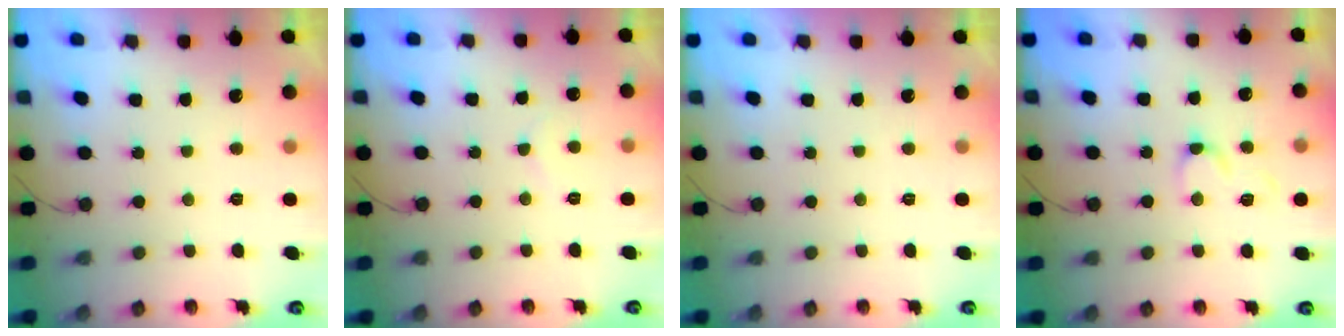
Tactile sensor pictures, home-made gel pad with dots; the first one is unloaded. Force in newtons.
{"total": 5.2, "press": 5.2, "slide": 0.5}
{"total": 1.8, "press": 1.8, "slide": 0.1}
{"total": 5.2, "press": 5.2, "slide": 0.3}